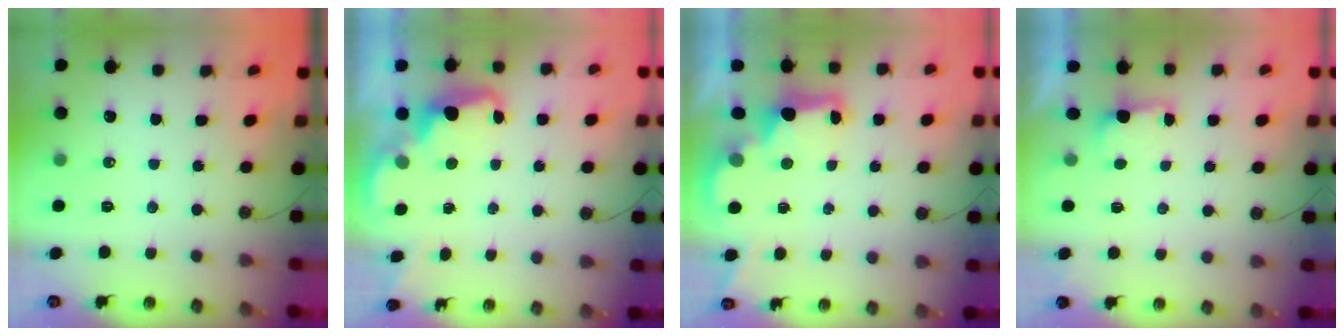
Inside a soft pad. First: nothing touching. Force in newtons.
{"total": 2.3, "press": 2.2, "slide": 0.7}
{"total": 2.9, "press": 2.8, "slide": 0.6}
{"total": 2.2, "press": 2.0, "slide": 0.9}